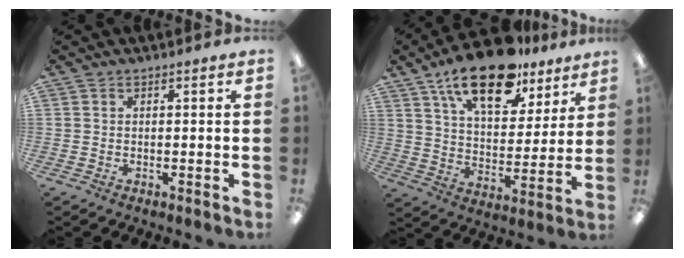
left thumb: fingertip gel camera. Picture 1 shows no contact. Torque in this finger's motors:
{"motor_torque": [0.55, 0.61, 1.59, -1.18, 0.39]}